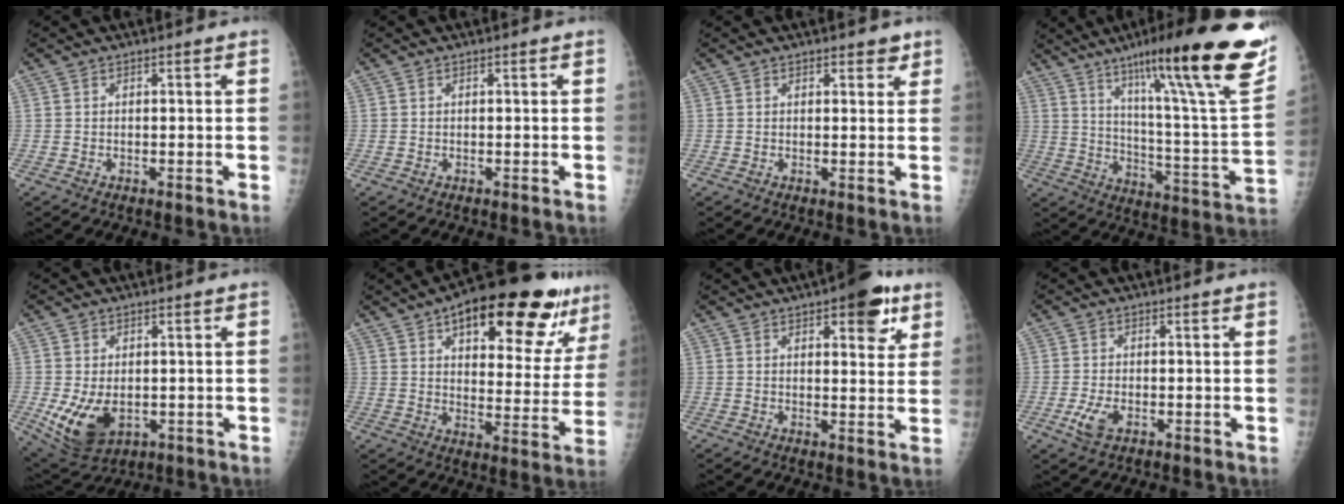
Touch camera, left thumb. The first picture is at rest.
{"total": 0.0}
{"total": 2.4, "force": [1.7, 1.2, 1.2], "torque": [0.004, -0.007, 0.018]}
{"total": 31.5, "force": [18.8, 3.9, 25.0], "torque": [-0.319, -0.060, 0.281]}
{"total": 9.3, "force": [-1.7, 6.0, 6.9], "torque": [-0.118, -0.011, -0.009]}
{"total": 25.8, "force": [15.0, 9.9, 18.5], "torque": [-0.221, -0.029, 0.213]}
{"total": 9.2, "force": [4.8, 3.7, 6.9], "torque": [-0.062, -0.016, 0.058]}
{"total": 3.8, "force": [-1.4, 2.1, 2.9], "torque": [-0.066, -0.003, -0.025]}